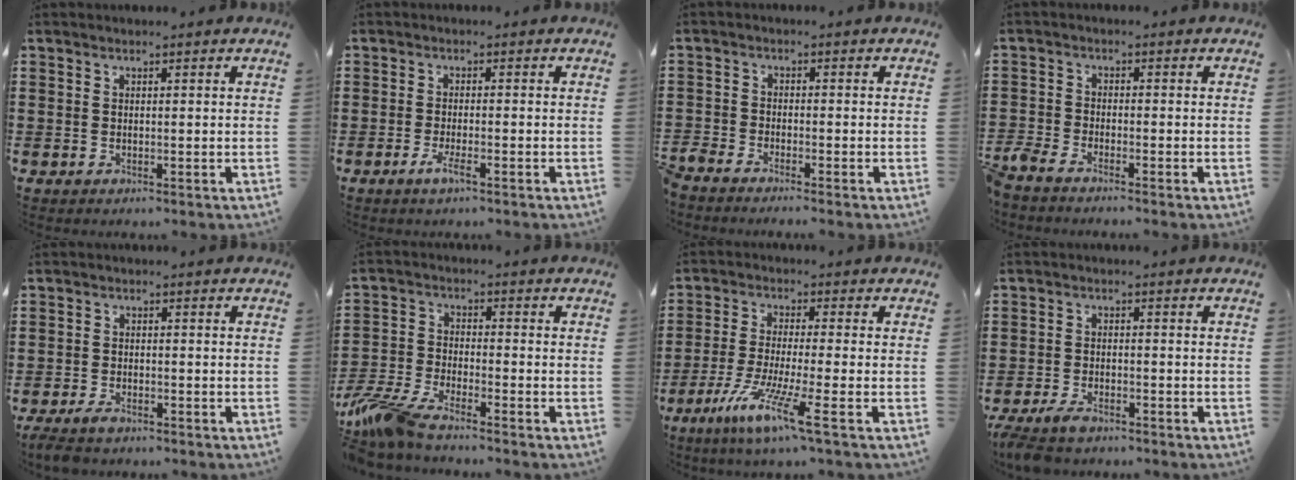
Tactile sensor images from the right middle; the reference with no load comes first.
{"total": 2.5, "force": [-1.2, 0.3, 2.2], "torque": [-0.044, -0.004, -0.023]}
{"total": 2.1, "force": [-2.1, 0.0, 0.3], "torque": [-0.025, -0.008, -0.047]}
{"total": 2.6, "force": [-2.5, 0.3, 0.8], "torque": [-0.046, -0.011, -0.059]}
{"total": 2.1, "force": [-1.7, 0.5, 1.1], "torque": [-0.030, -0.003, -0.035]}
{"total": 6.5, "force": [-5.7, 0.6, 3.2], "torque": [-0.098, -0.020, -0.116]}
{"total": 8.1, "force": [-4.7, -0.4, 6.5], "torque": [-0.140, -0.018, -0.094]}
{"total": 3.3, "force": [-2.9, 0.8, 1.3], "torque": [-0.040, -0.005, -0.061]}